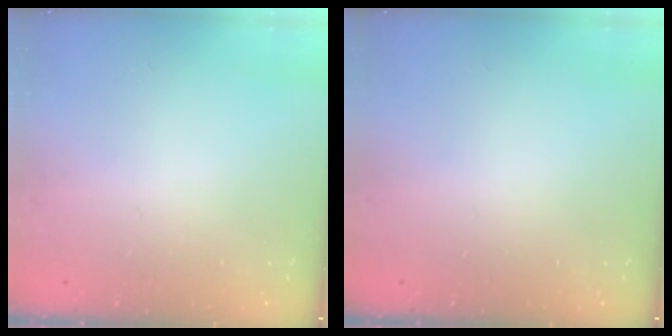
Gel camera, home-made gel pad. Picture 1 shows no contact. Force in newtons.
{"total": 0.0}